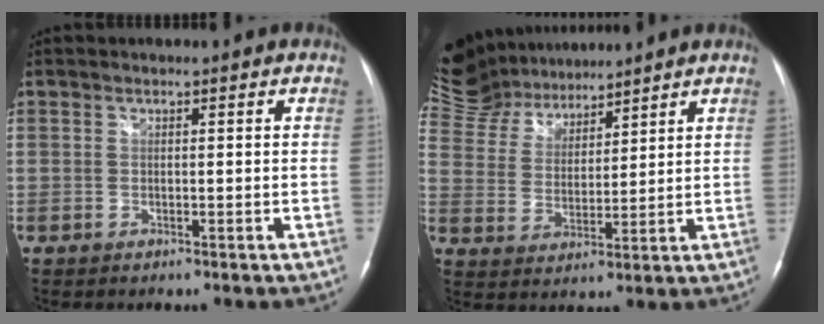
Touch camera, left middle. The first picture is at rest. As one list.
[{"total": 13.5, "force": [12.4, 4.7, 2.6], "torque": [-0.076, 0.033, 0.242]}]